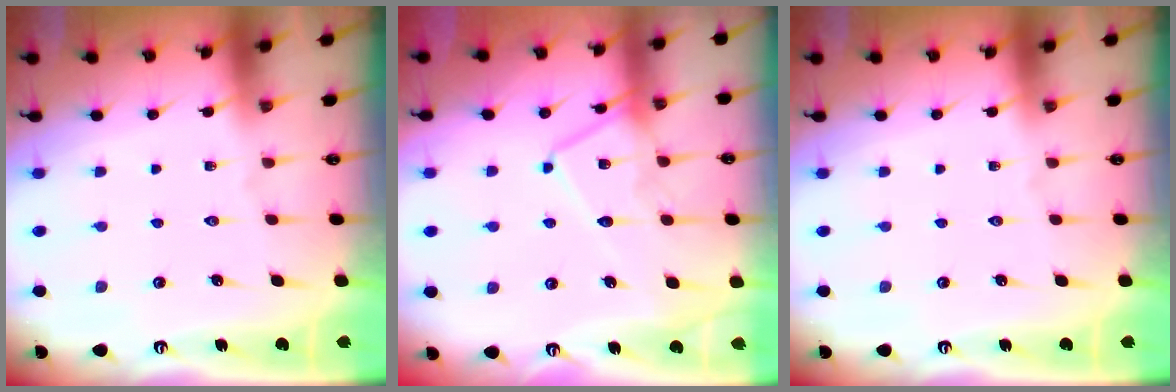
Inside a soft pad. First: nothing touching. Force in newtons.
{"total": 13.5, "press": 13.5, "slide": 1.0}
{"total": 0.0}